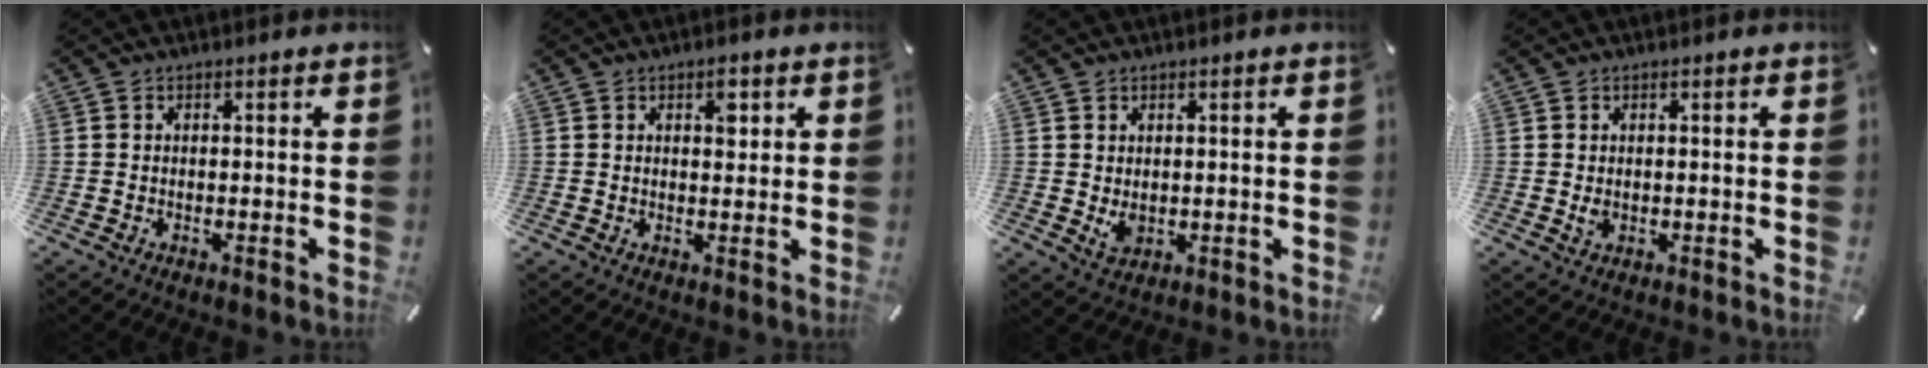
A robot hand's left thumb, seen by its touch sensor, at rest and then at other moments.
{"total": 3.2, "force": [1.4, 1.8, 2.2], "torque": [-0.016, -0.008, 0.017]}
{"total": 3.0, "force": [0.5, 2.3, 1.9], "torque": [-0.032, -0.004, 0.008]}
{"total": 1.2, "force": [0.1, 1.0, 0.7], "torque": [-0.007, -0.001, 0.000]}